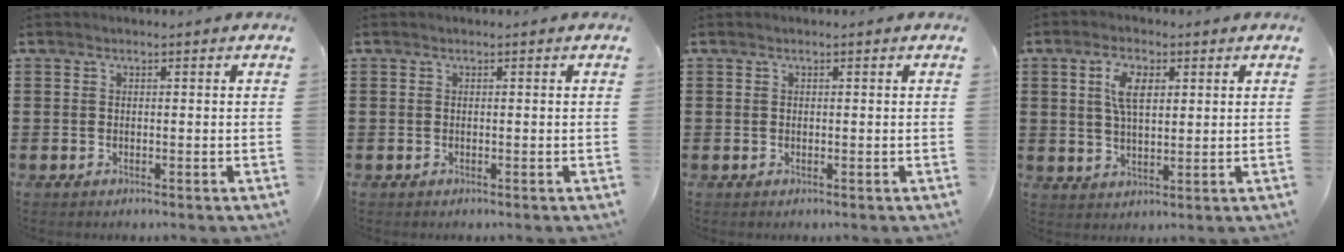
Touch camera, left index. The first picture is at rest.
{"total": 0.0}
{"total": 0.0}
{"total": 5.7, "force": [2.0, 2.5, 4.7], "torque": [-0.100, 0.009, 0.035]}